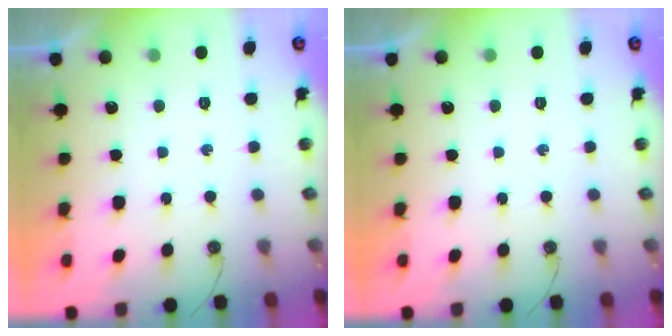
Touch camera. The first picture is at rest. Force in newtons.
{"total": 0.0}